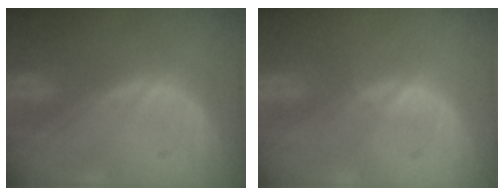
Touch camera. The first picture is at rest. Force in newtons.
{"total": 0.5, "press": 0.5, "slide": 0.2}